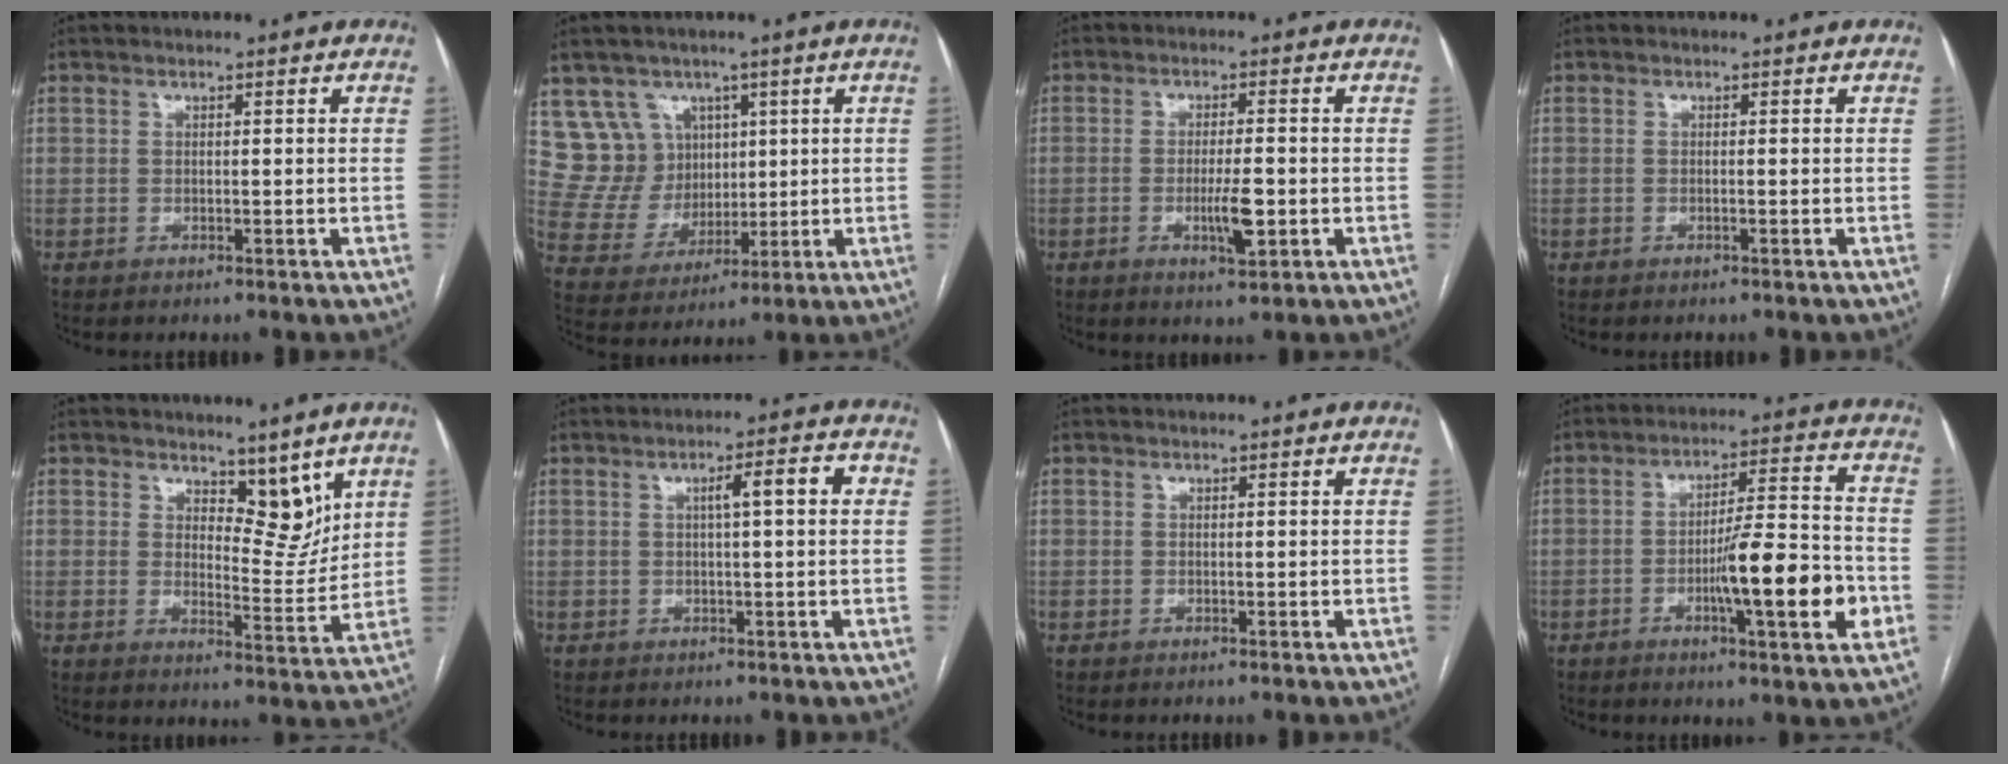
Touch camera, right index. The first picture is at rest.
{"total": 9.2, "force": [4.8, 7.8, 1.1], "torque": [-0.037, 0.036, 0.109]}
{"total": 4.9, "force": [-1.3, 0.8, 4.7], "torque": [-0.088, -0.005, -0.017]}
{"total": 0.0}
{"total": 6.1, "force": [4.3, 2.5, 3.6], "torque": [-0.044, -0.012, 0.071]}
{"total": 4.8, "force": [0.9, 0.5, 4.7], "torque": [-0.071, 0.015, 0.013]}
{"total": 0.0}
{"total": 13.4, "force": [-4.0, 1.0, 12.7], "torque": [-0.200, -0.001, -0.060]}